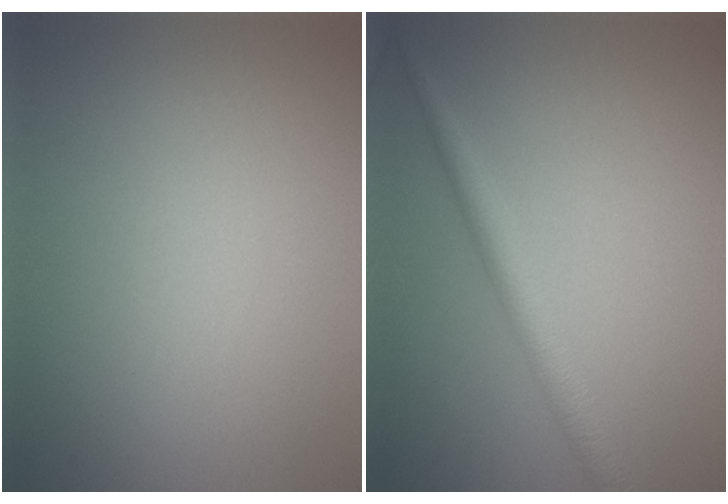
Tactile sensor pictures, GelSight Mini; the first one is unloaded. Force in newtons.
{"total": 2.9, "press": 2.9, "slide": 0.2}